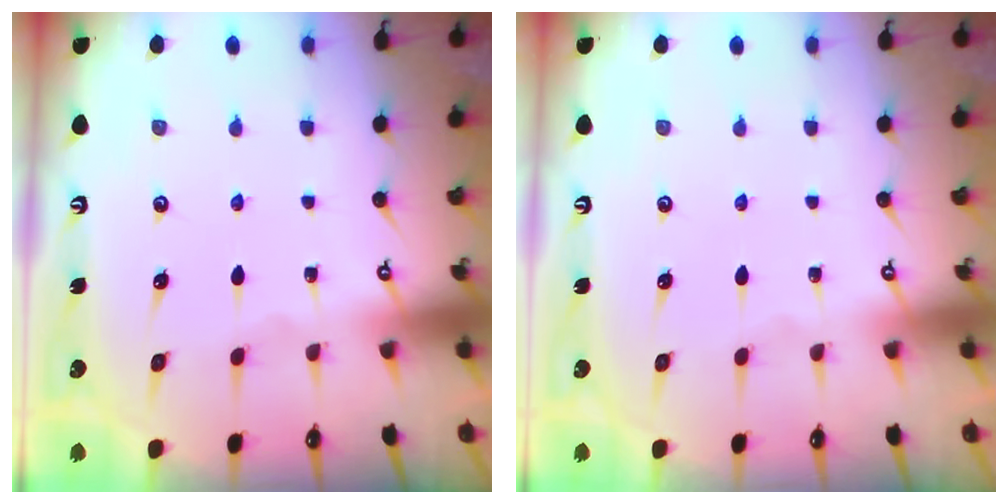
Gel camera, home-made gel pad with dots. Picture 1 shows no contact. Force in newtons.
{"total": 0.0}